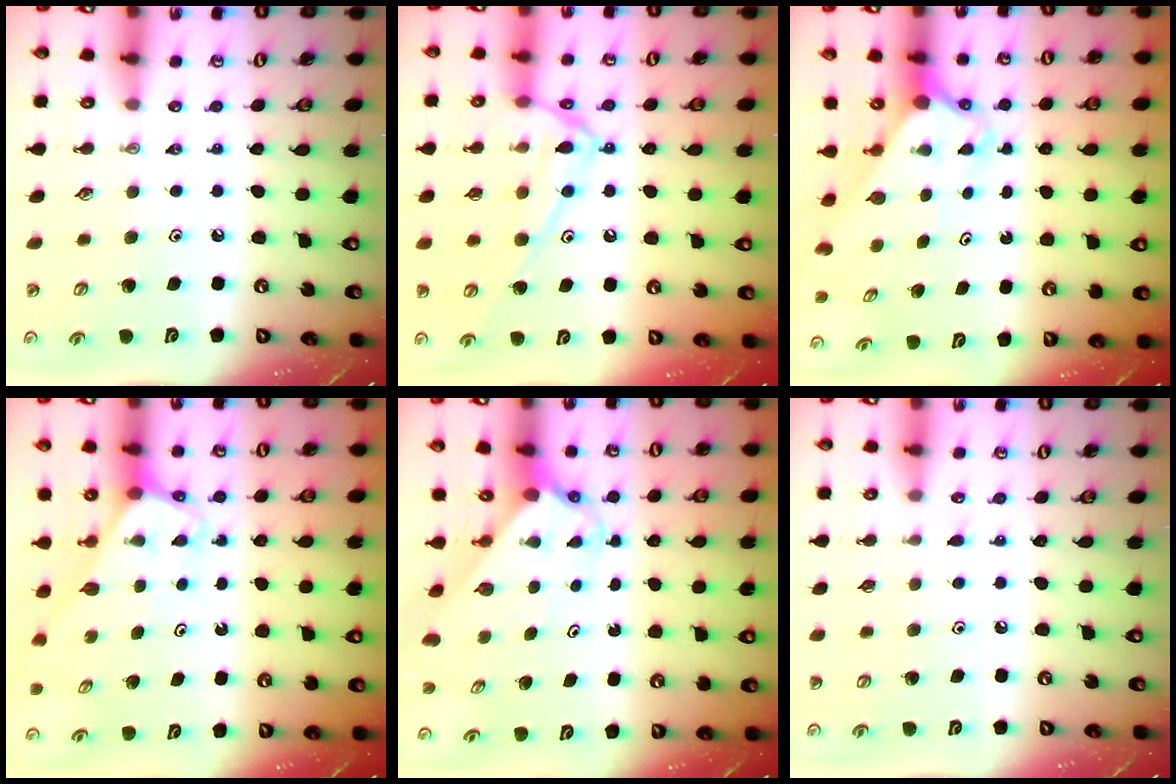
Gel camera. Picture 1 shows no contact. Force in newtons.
{"total": 15.4, "press": 15.3, "slide": 1.1}
{"total": 2.6, "press": 2.6, "slide": 0.2}
{"total": 3.1, "press": 3.1, "slide": 0.2}
{"total": 3.4, "press": 3.4, "slide": 0.3}
{"total": 3.8, "press": 3.8, "slide": 0.4}